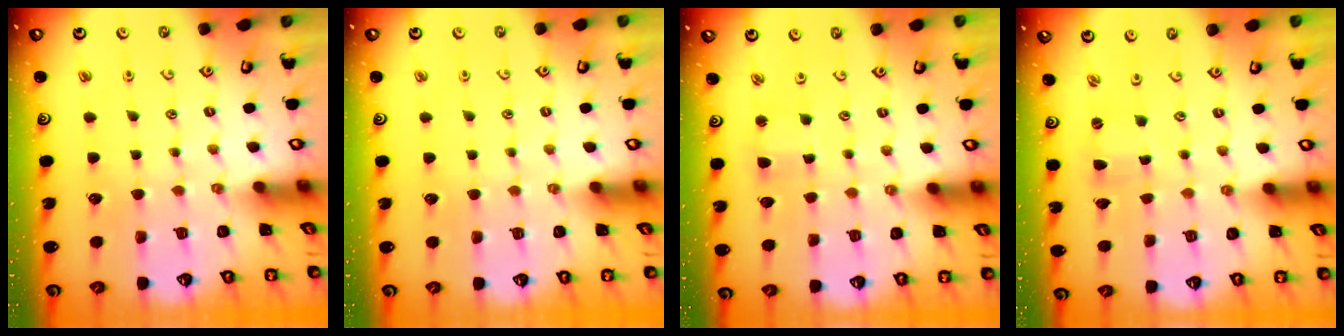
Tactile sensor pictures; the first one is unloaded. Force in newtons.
{"total": 0.0}
{"total": 2.6, "press": 2.6, "slide": 0.4}
{"total": 0.7, "press": 0.7, "slide": 0.1}